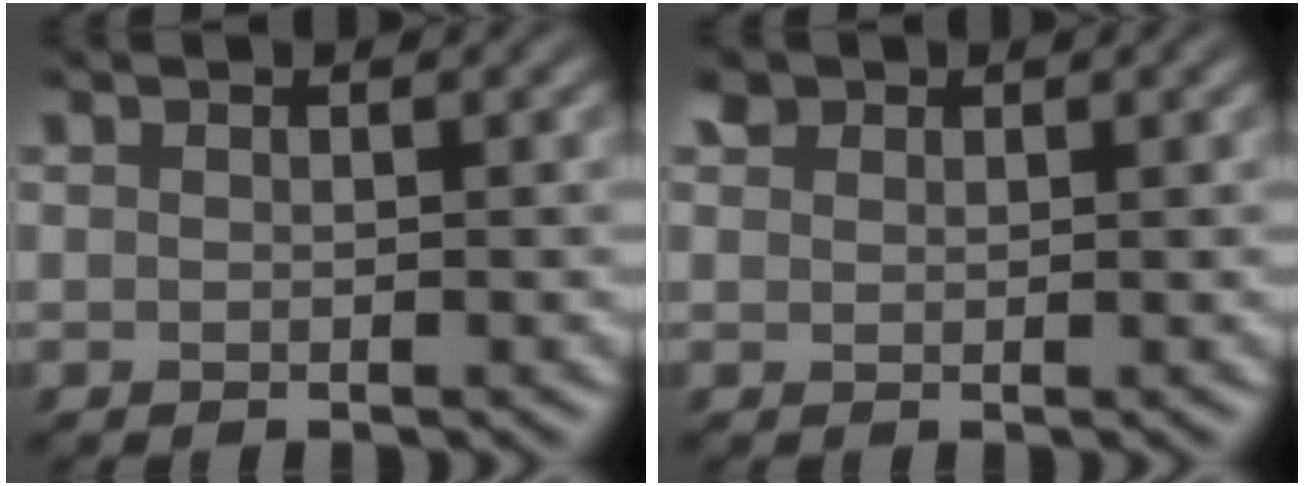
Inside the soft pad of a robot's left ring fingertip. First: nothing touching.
{"total": 1.0, "force": [0.6, 0.8, 0.2], "torque": [-0.006, 0.003, 0.008]}